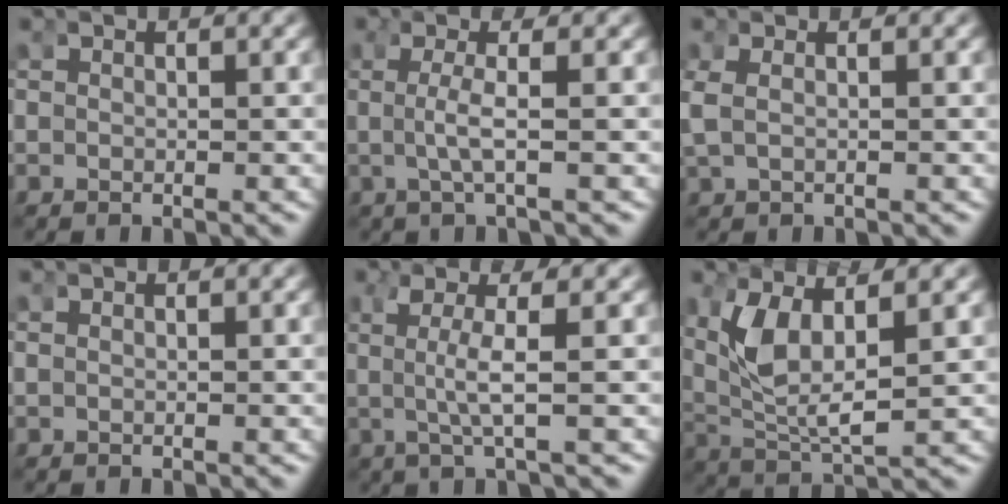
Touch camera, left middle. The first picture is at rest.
{"total": 2.5, "force": [-0.2, -0.5, 2.5], "torque": [-0.059, -0.005, 0.003]}
{"total": 1.5, "force": [0.3, 0.8, 1.3], "torque": [-0.043, -0.003, 0.014]}
{"total": 0.0}
{"total": 3.7, "force": [0.4, -0.4, 3.6], "torque": [-0.079, -0.003, 0.009]}
{"total": 5.9, "force": [1.2, 2.9, 5.0], "torque": [-0.133, -0.015, 0.037]}